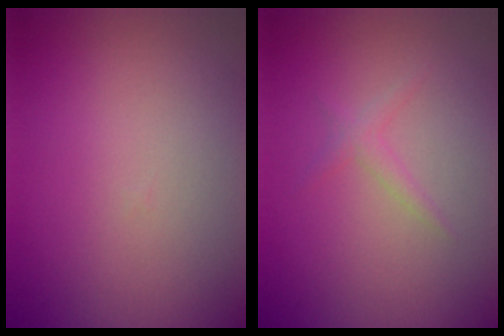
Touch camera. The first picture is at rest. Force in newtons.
{"total": 1.1, "press": 1.1, "slide": 0.0}